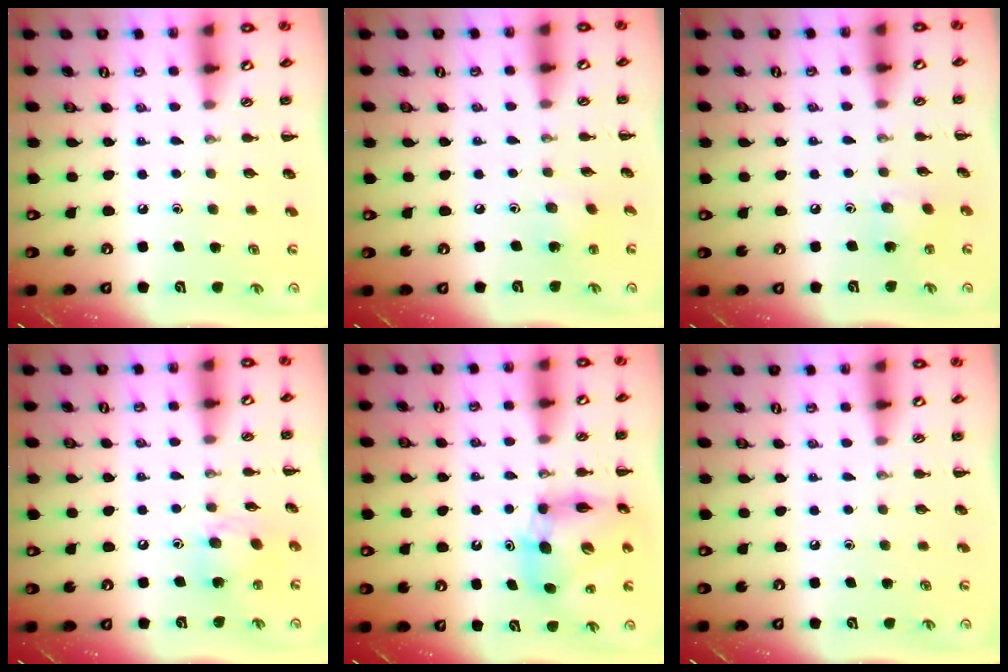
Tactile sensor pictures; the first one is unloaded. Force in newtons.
{"total": 2.1, "press": 2.0, "slide": 0.6}
{"total": 4.3, "press": 4.2, "slide": 0.9}
{"total": 9.5, "press": 9.4, "slide": 1.3}
{"total": 9.7, "press": 9.6, "slide": 1.7}
{"total": 0.0}